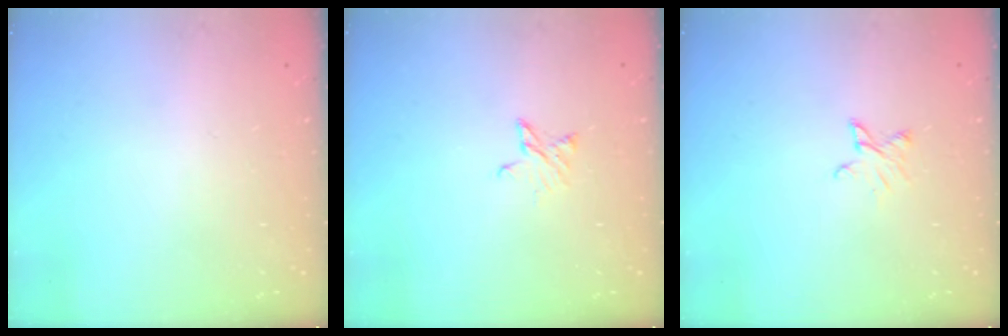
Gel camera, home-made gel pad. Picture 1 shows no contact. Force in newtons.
{"total": 4.2, "press": 4.2, "slide": 0.5}
{"total": 3.2, "press": 3.2, "slide": 0.3}